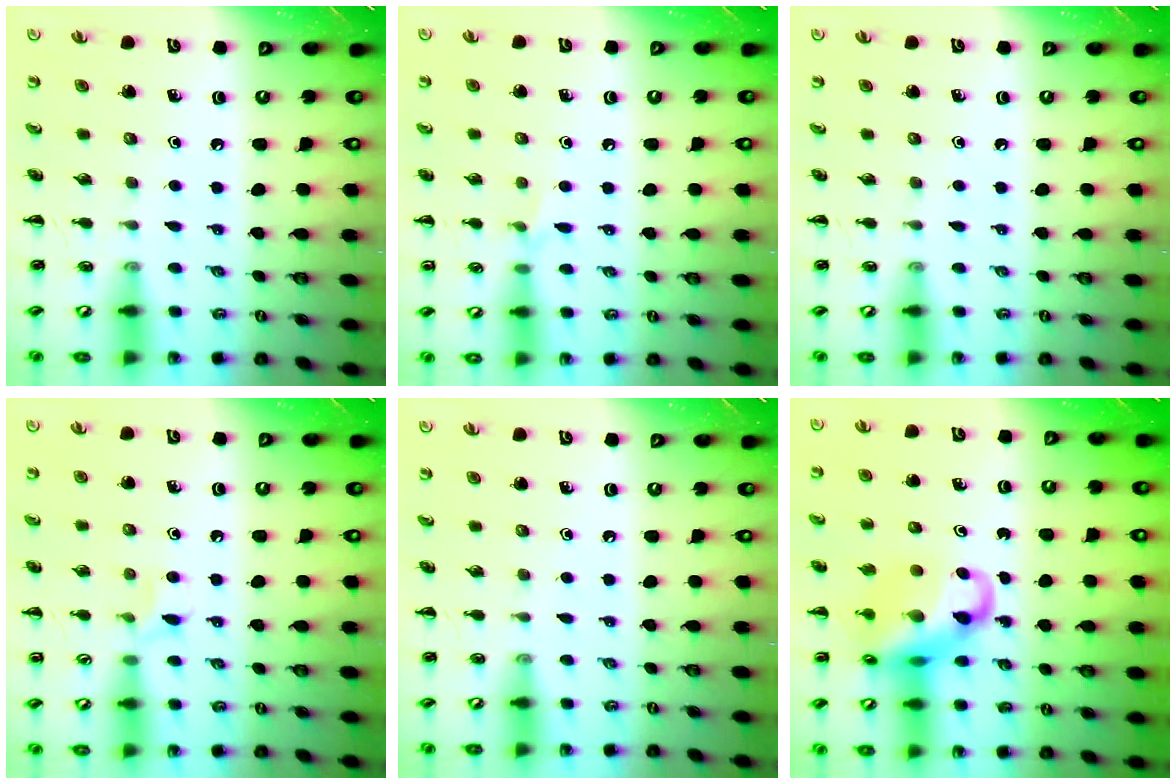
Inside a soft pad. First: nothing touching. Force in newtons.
{"total": 4.4, "press": 4.1, "slide": 1.6}
{"total": 0.0}
{"total": 4.0, "press": 3.7, "slide": 1.5}
{"total": 0.0}
{"total": 13.7, "press": 13.2, "slide": 3.8}